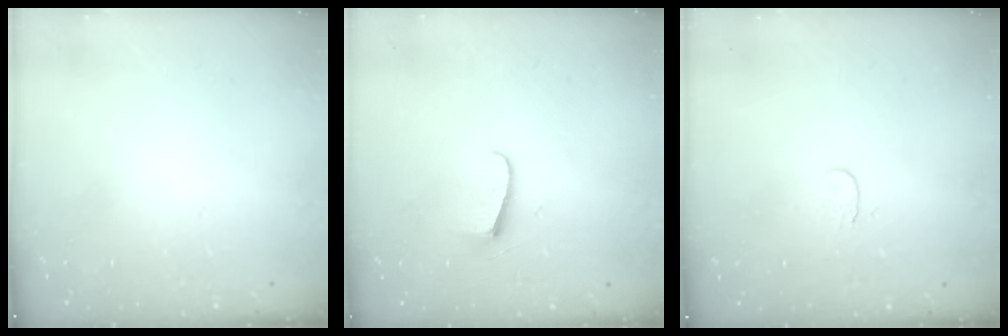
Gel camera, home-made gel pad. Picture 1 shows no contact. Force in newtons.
{"total": 5.9, "press": 5.9, "slide": 0.6}
{"total": 3.7, "press": 3.7, "slide": 0.4}